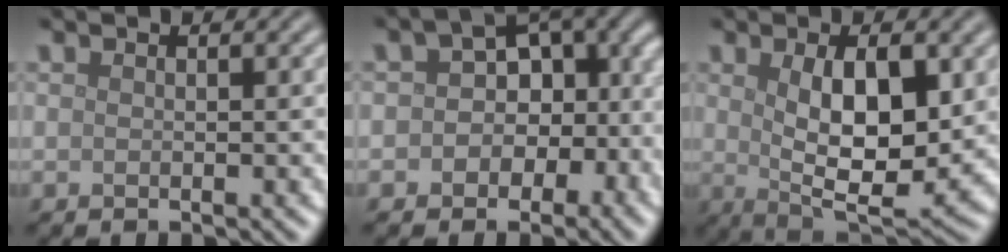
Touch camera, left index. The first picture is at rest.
{"total": 11.1, "force": [0.6, 7.8, 7.9], "torque": [-0.082, 0.000, 0.011]}
{"total": 8.2, "force": [1.1, 3.4, 7.4], "torque": [-0.121, -0.007, 0.025]}